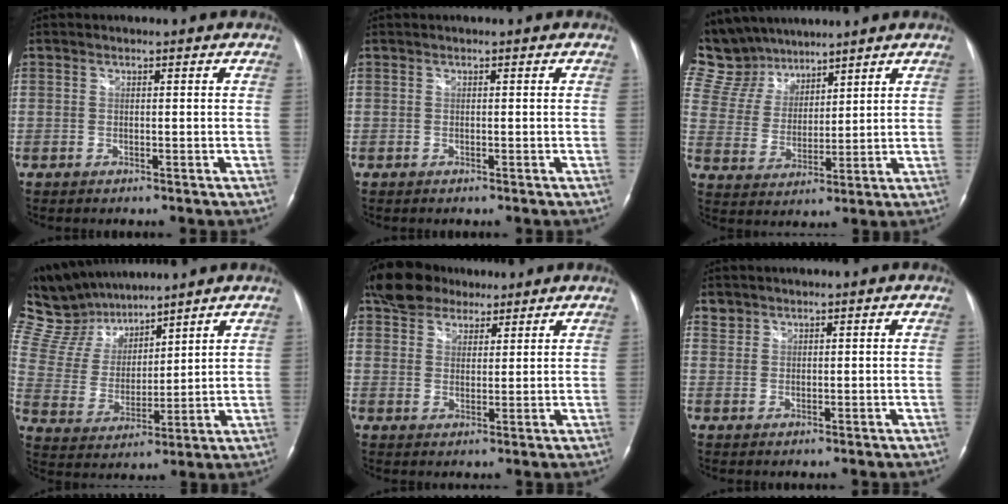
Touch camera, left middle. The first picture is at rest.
{"total": 0.0}
{"total": 12.8, "force": [11.1, 5.9, 2.2], "torque": [-0.058, 0.028, 0.225]}
{"total": 13.8, "force": [12.1, 4.6, 4.6], "torque": [-0.102, 0.023, 0.236]}
{"total": 8.4, "force": [6.5, 4.7, 2.6], "torque": [-0.046, 0.025, 0.116]}
{"total": 1.6, "force": [1.3, 1.0, -0.2], "torque": [0.011, 0.007, 0.020]}